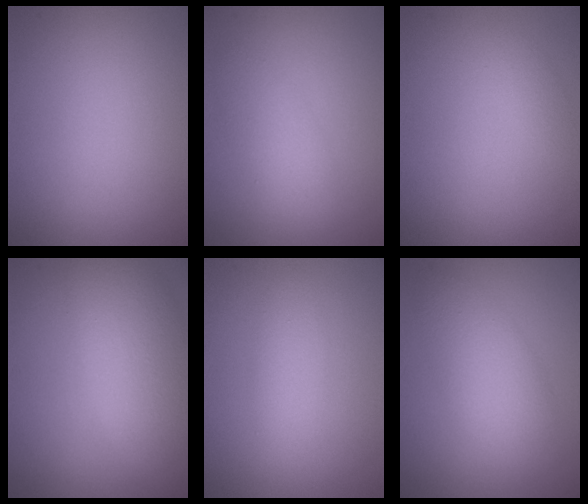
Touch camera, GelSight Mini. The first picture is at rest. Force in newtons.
{"total": 2.7, "press": 2.7, "slide": 0.0}
{"total": 0.9, "press": 0.9, "slide": 0.1}
{"total": 6.9, "press": 6.9, "slide": 0.6}
{"total": 1.9, "press": 1.9, "slide": 0.1}
{"total": 4.3, "press": 4.3, "slide": 0.2}